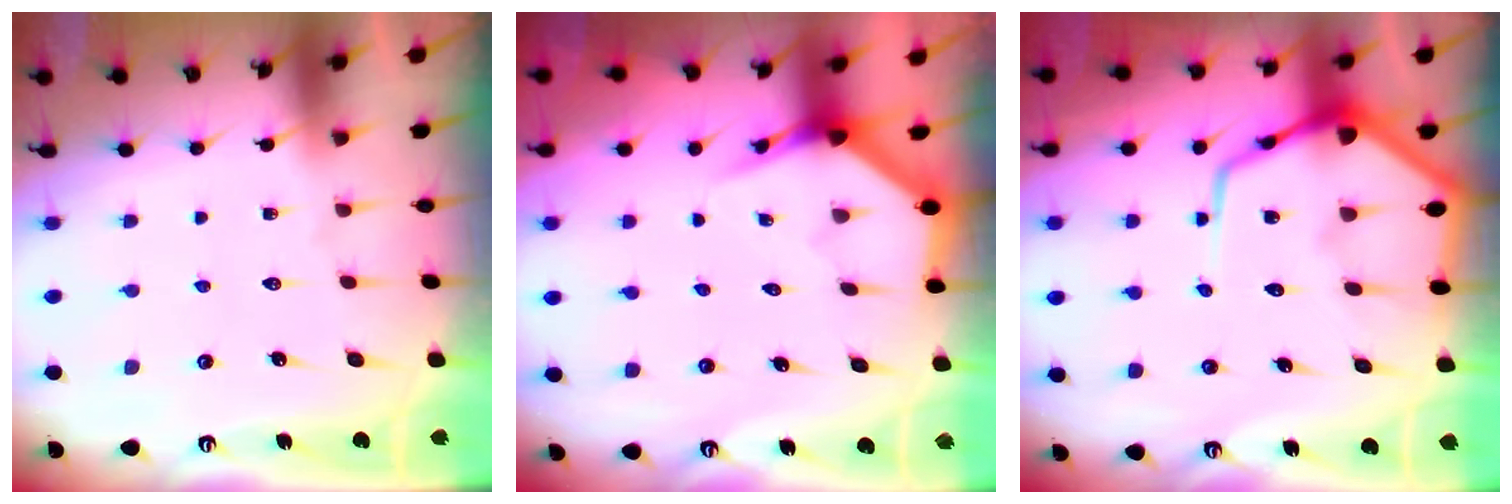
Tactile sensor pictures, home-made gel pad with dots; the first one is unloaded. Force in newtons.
{"total": 3.8, "press": 3.8, "slide": 0.2}
{"total": 12.7, "press": 12.6, "slide": 1.2}